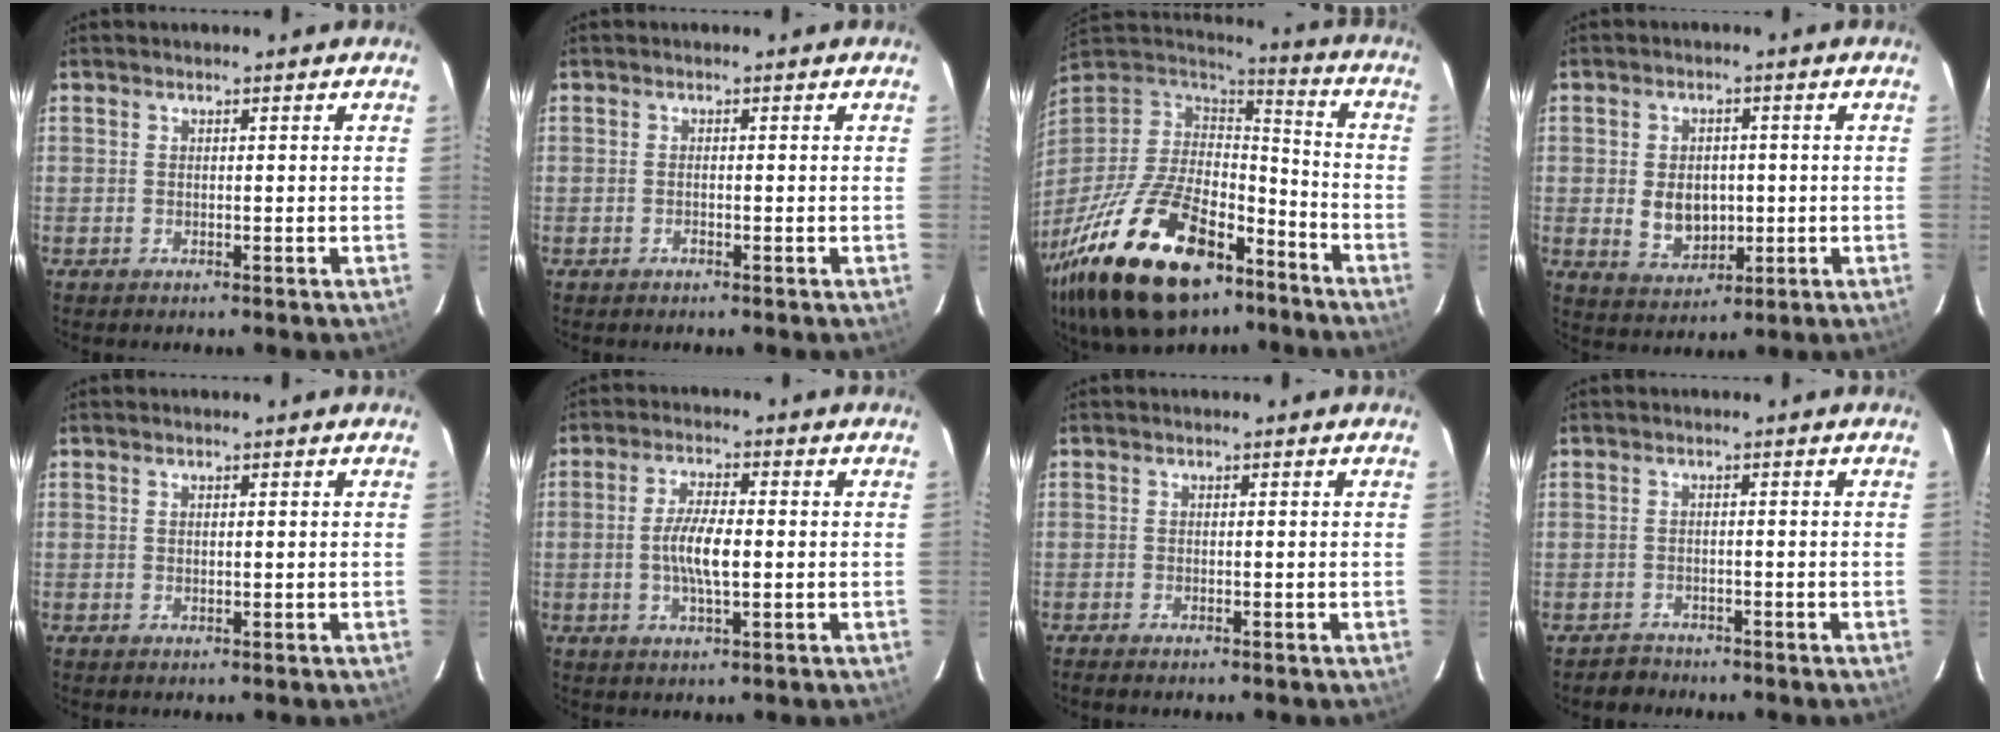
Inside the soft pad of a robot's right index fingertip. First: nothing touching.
{"total": 0.6, "force": [-0.4, 0.3, 0.4], "torque": [-0.008, 0.001, -0.007]}
{"total": 32.6, "force": [-19.8, 15.5, 20.8], "torque": [-0.414, -0.029, -0.313]}
{"total": 7.2, "force": [-0.5, 5.3, 4.8], "torque": [-0.093, -0.001, 0.005]}
{"total": 0.6, "force": [0.2, 0.4, 0.5], "torque": [-0.008, 0.003, 0.004]}
{"total": 6.6, "force": [-0.6, 1.9, 6.2], "torque": [-0.122, 0.003, -0.012]}
{"total": 1.3, "force": [-1.1, 0.3, 0.6], "torque": [-0.016, -0.003, -0.021]}
{"total": 2.7, "force": [-2.0, 1.7, -0.4], "torque": [0.005, 0.015, -0.033]}